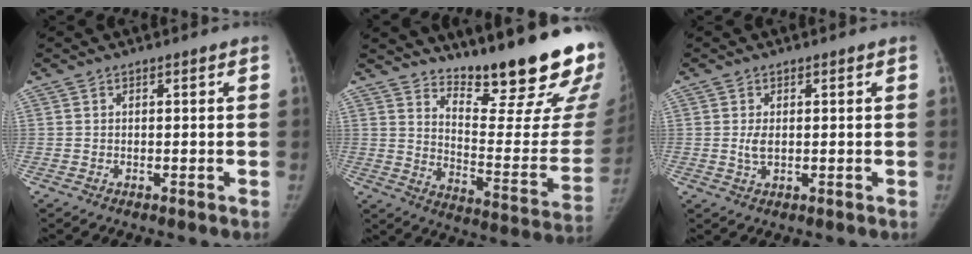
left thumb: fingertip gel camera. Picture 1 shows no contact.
{"total": 26.4, "force": [19.8, 5.4, 16.7], "torque": [-0.205, -0.158, 0.274]}
{"total": 2.7, "force": [0.3, 1.7, 2.1], "torque": [-0.039, -0.005, 0.010]}